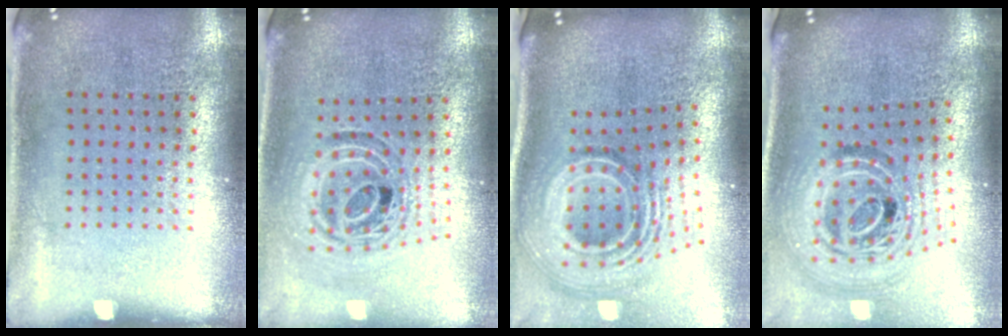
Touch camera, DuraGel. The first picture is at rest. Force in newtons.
{"total": 1.1, "press": 1.0, "slide": 0.4}
{"total": 3.0, "press": 2.0, "slide": 2.3}
{"total": 2.1, "press": 1.6, "slide": 1.3}